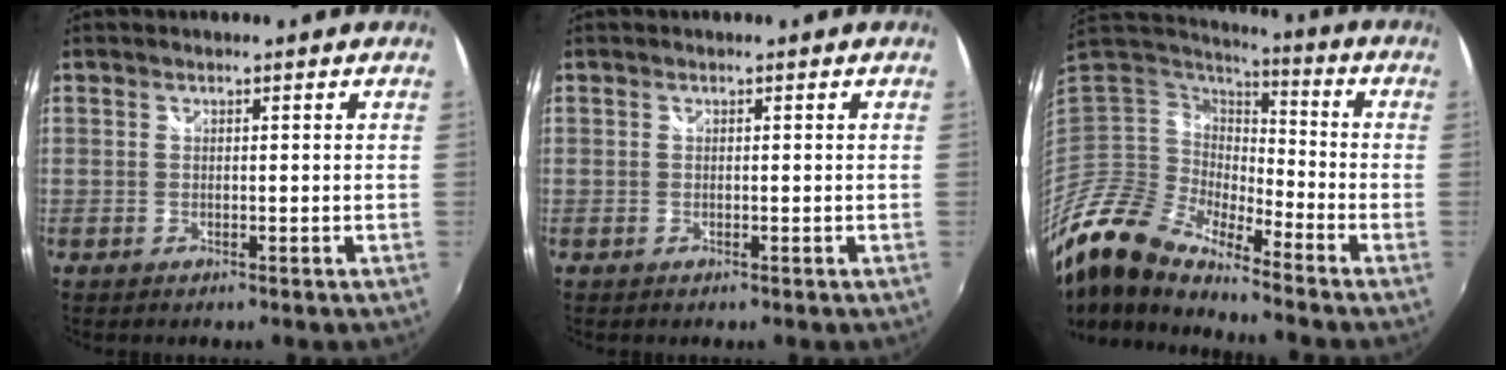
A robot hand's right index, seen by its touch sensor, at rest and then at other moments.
{"total": 0.0}
{"total": 15.1, "force": [-12.4, 4.3, 7.5], "torque": [-0.138, -0.021, -0.251]}